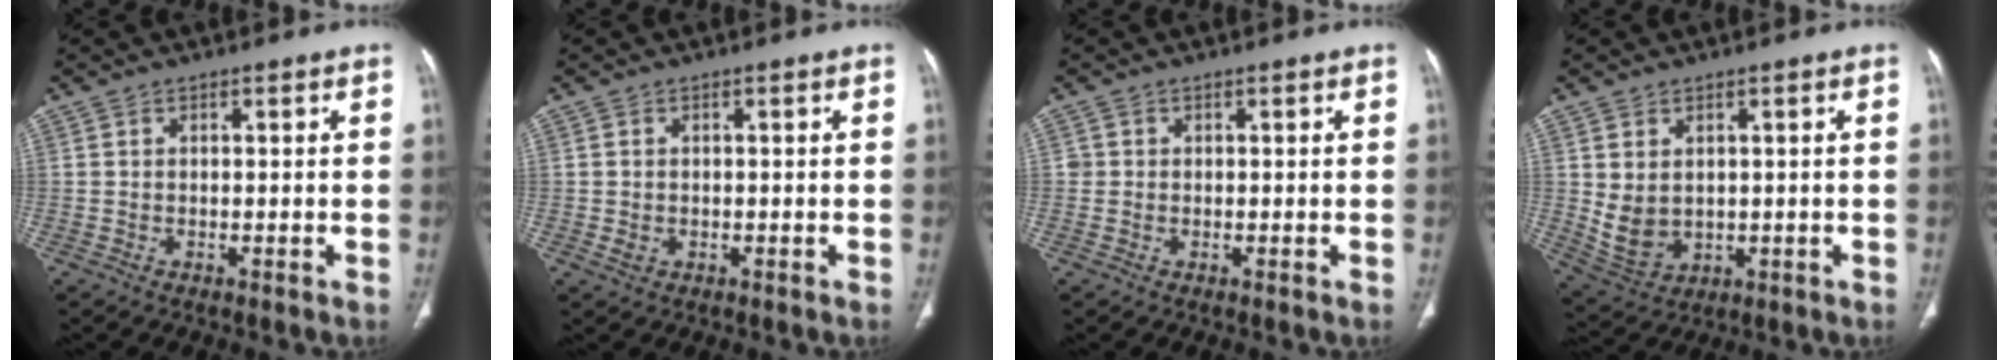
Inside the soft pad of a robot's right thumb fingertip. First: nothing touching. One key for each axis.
{"total": 1.5, "fx": -0.2, "fy": 1.3, "fz": 0.8, "tx": -0.018, "ty": 0.001, "tz": 0.001}
{"total": 1.0, "fx": 0.1, "fy": 1.0, "fz": 0.1, "tx": 0.005, "ty": 0.004, "tz": 0.001}
{"total": 6.7, "fx": 0.8, "fy": 5.0, "fz": 4.4, "tx": -0.076, "ty": -0.011, "tz": 0.041}